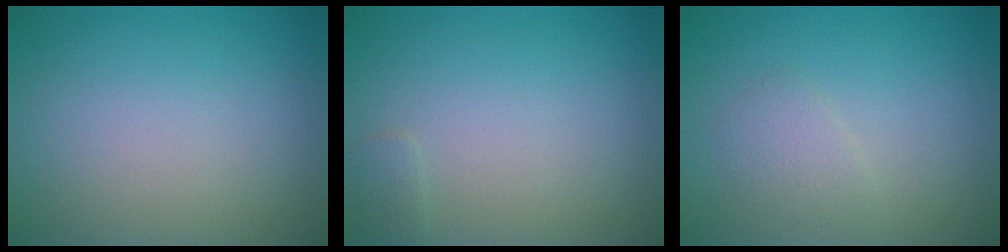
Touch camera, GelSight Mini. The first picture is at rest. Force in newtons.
{"total": 0.8, "press": 0.8, "slide": 0.1}
{"total": 1.5, "press": 1.4, "slide": 0.1}